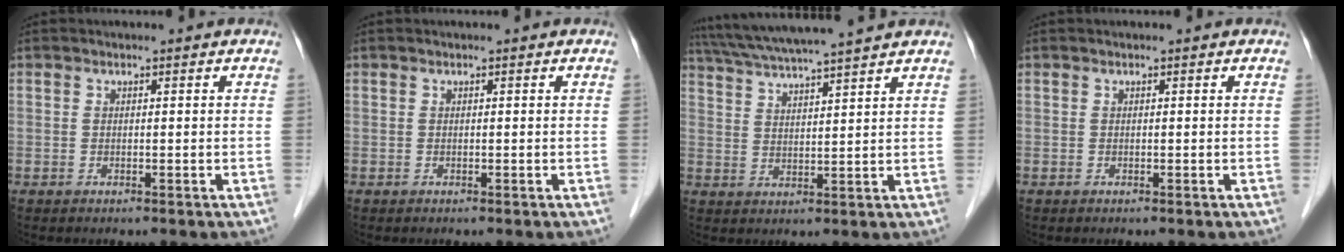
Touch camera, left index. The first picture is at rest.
{"total": 0.0}
{"total": 12.8, "force": [11.3, -0.9, 5.9], "torque": [-0.110, 0.027, 0.176]}
{"total": 0.0}